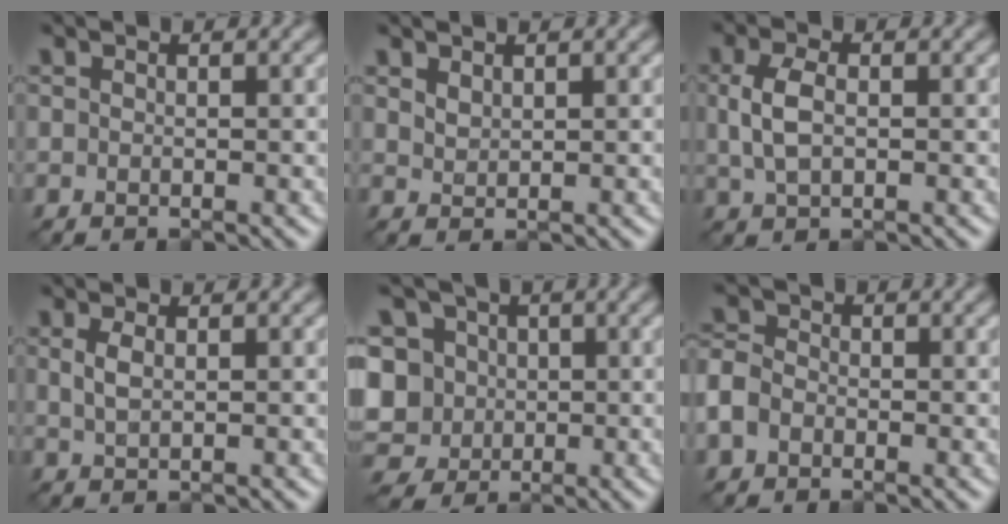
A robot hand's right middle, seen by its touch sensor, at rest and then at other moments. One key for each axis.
{"total": 1.1, "fx": 0.9, "fy": 0.4, "fz": 0.5, "tx": -0.015, "ty": 0.000, "tz": 0.021}
{"total": 3.0, "fx": 0.3, "fy": 1.7, "fz": 2.5, "tx": -0.062, "ty": 0.007, "tz": 0.006}
{"total": 1.4, "fx": 0.5, "fy": 0.6, "fz": 1.2, "tx": -0.029, "ty": 0.000, "tz": 0.010}
{"total": 10.5, "fx": 1.8, "fy": 9.1, "fz": 4.9, "tx": -0.111, "ty": 0.026, "tz": -0.005}
{"total": 3.1, "fx": -1.2, "fy": 2.5, "fz": 1.5, "tx": -0.037, "ty": 0.004, "tz": -0.034}